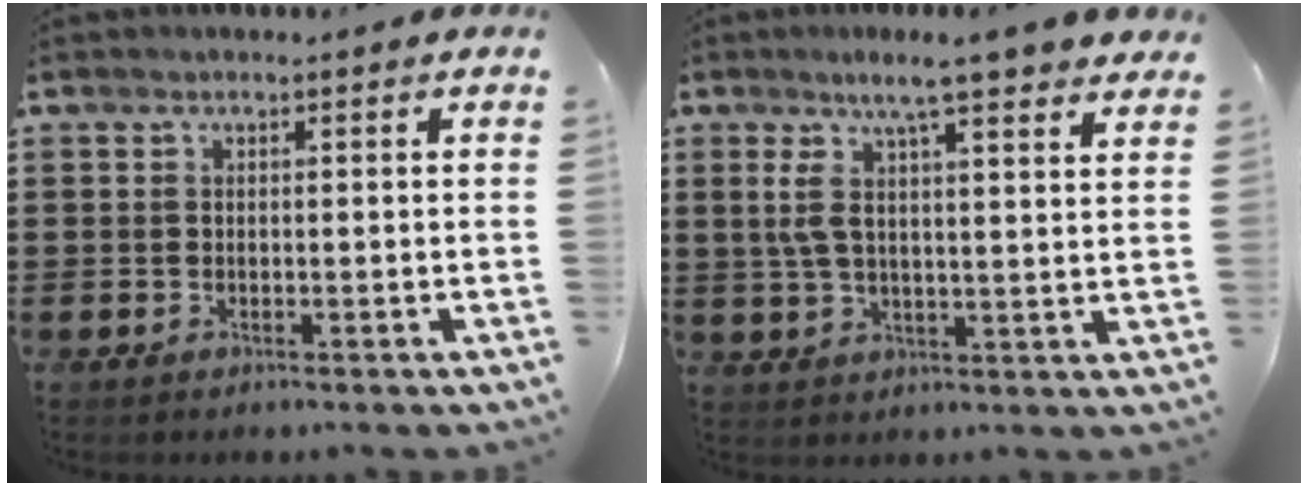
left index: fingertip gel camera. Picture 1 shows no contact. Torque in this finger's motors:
{"motor_torque": [2.14, -0.01, 0.83, 0.21]}